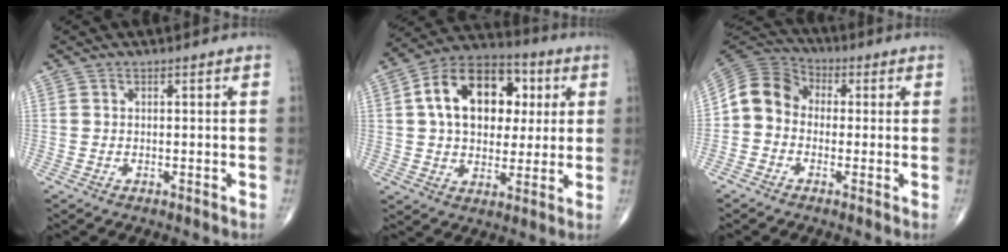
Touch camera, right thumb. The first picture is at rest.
{"total": 18.6, "force": [4.1, 12.5, 13.1], "torque": [-0.176, 0.013, 0.062]}
{"total": 8.5, "force": [-0.8, 7.2, 4.4], "torque": [-0.069, 0.033, -0.036]}